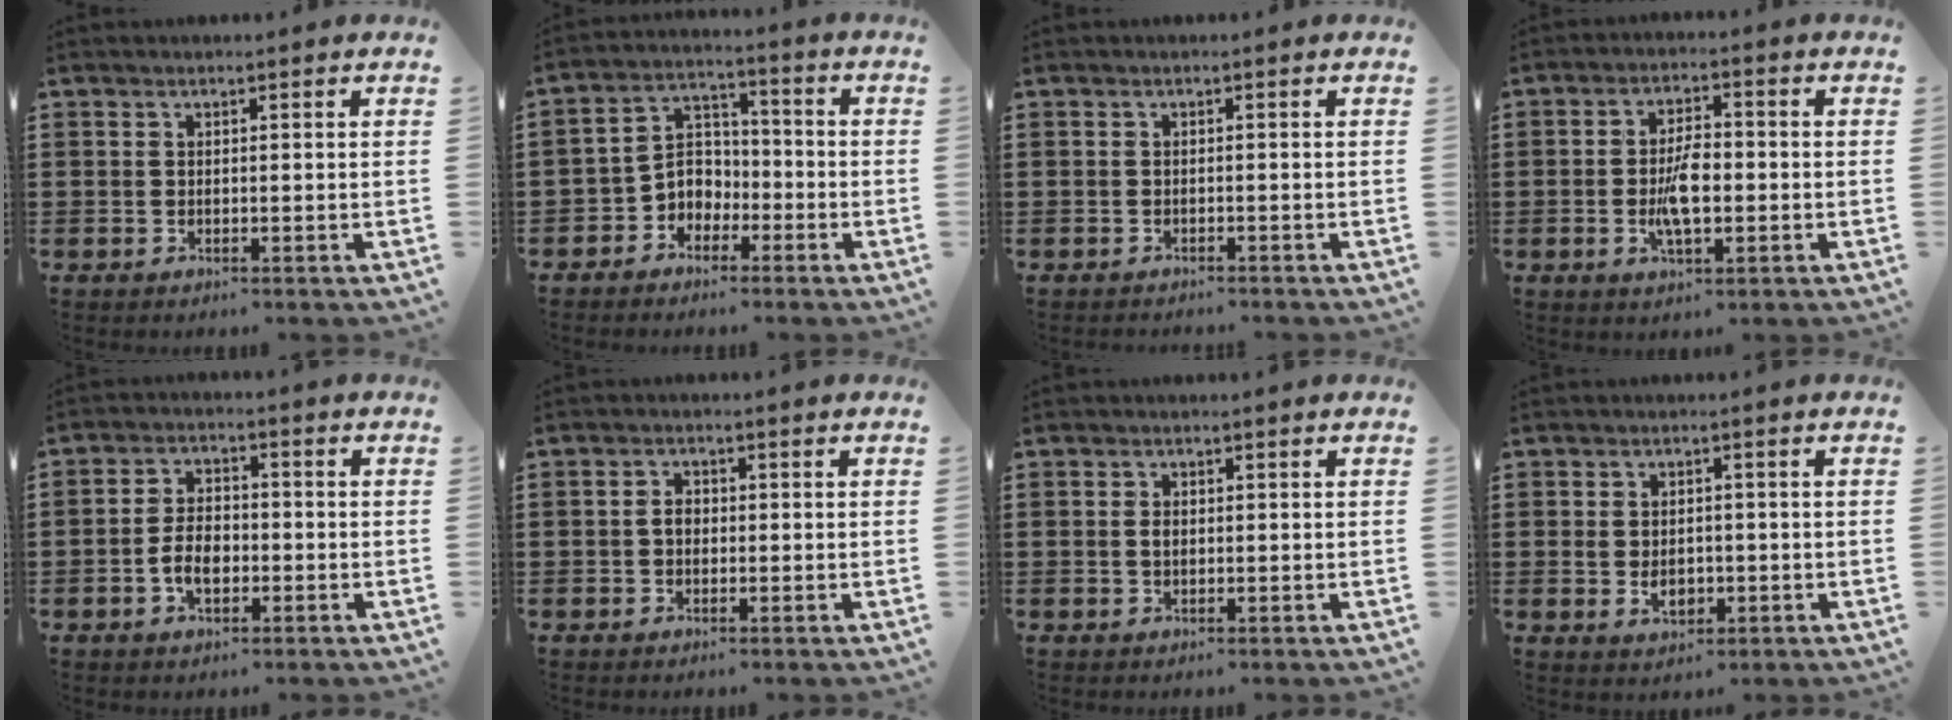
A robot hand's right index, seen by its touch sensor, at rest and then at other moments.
{"total": 4.3, "force": [-2.5, 3.4, 0.9], "torque": [-0.032, 0.003, -0.054]}
{"total": 0.6, "force": [-0.6, 0.0, 0.0], "torque": [0.000, 0.000, -0.013]}
{"total": 6.2, "force": [-1.1, 2.5, 5.6], "torque": [-0.117, 0.001, -0.025]}
{"total": 4.8, "force": [-1.5, 2.6, 3.8], "torque": [-0.091, -0.004, -0.031]}
{"total": 1.9, "force": [-0.2, 1.3, 1.4], "torque": [-0.027, 0.006, -0.004]}
{"total": 1.3, "force": [0.1, 0.7, 1.0], "torque": [-0.022, 0.005, 0.000]}
{"total": 3.4, "force": [-0.4, 2.2, 2.5], "torque": [-0.044, 0.000, -0.009]}